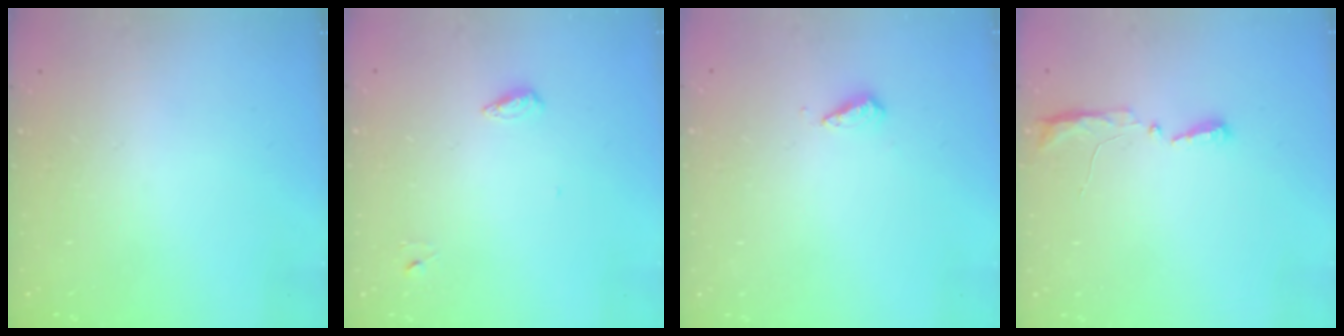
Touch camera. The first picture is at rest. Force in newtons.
{"total": 4.6, "press": 4.4, "slide": 1.0}
{"total": 2.8, "press": 2.8, "slide": 0.7}
{"total": 8.2, "press": 5.2, "slide": 6.2}